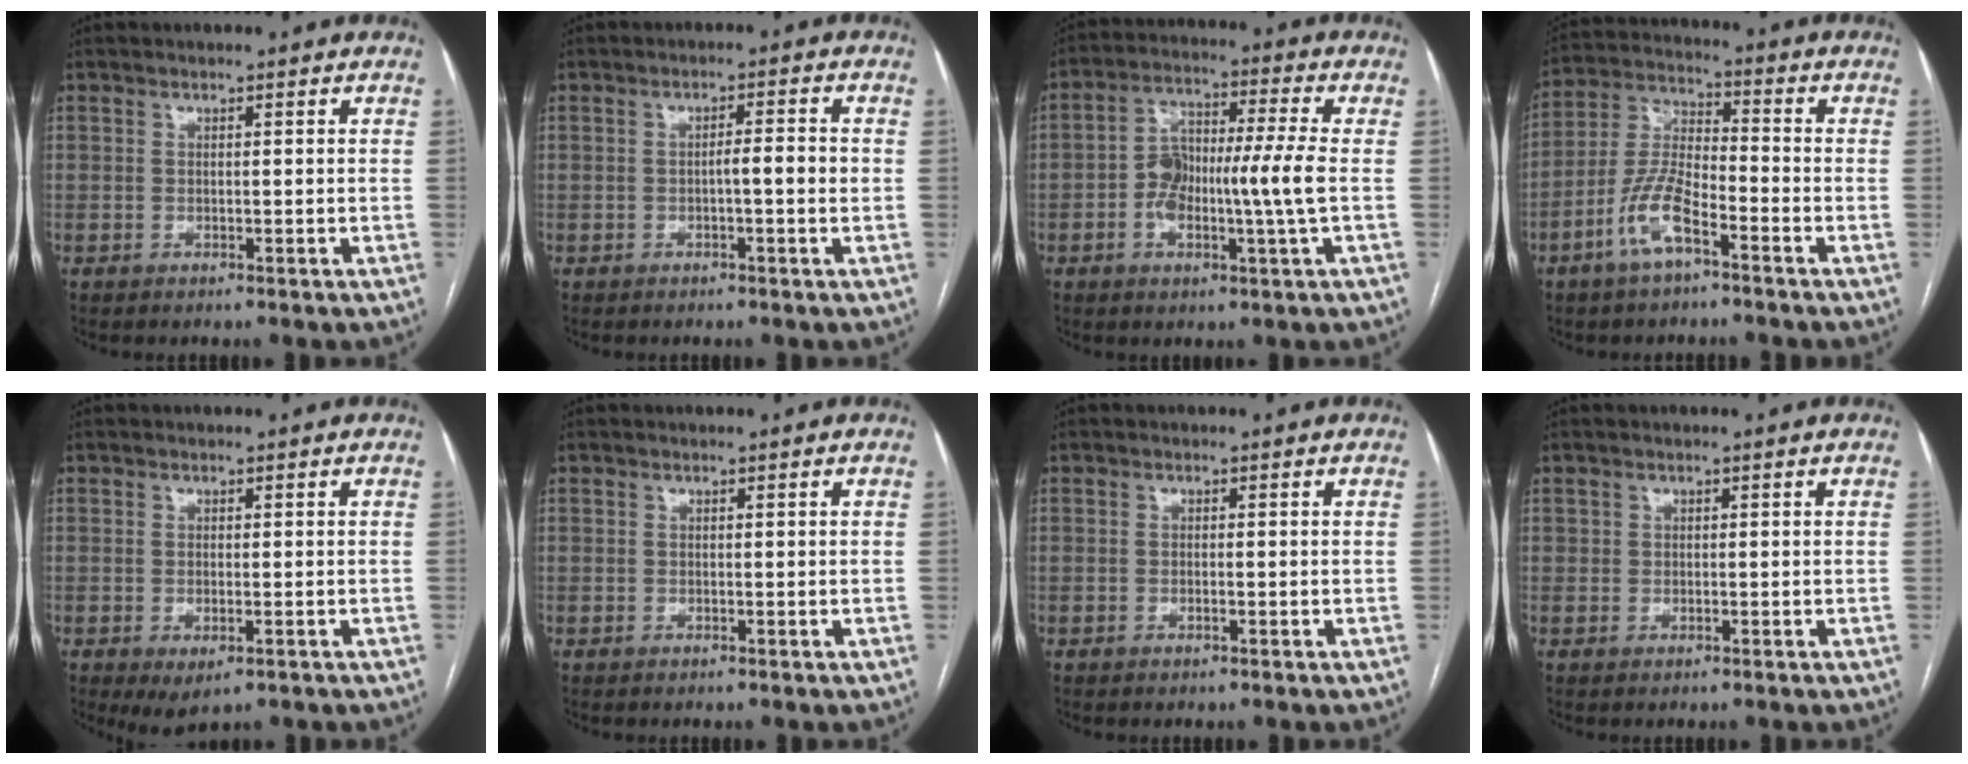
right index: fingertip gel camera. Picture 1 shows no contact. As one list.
[{"total": 3.1, "force": [-0.5, 0.3, 3.0], "torque": [-0.044, 0.006, -0.009]}, {"total": 10.4, "force": [-1.6, 1.2, 10.3], "torque": [-0.195, 0.015, -0.032]}, {"total": 9.2, "force": [-5.0, 2.7, 7.3], "torque": [-0.162, 0.006, -0.098]}, {"total": 3.5, "force": [-1.6, 1.5, 2.7], "torque": [-0.040, -0.008, -0.012]}, {"total": 0.0}, {"total": 0.6, "force": [-0.2, 0.2, 0.6], "torque": [-0.012, -0.002, -0.002]}, {"total": 0.6, "force": [0.2, 0.6, 0.1], "torque": [0.006, 0.001, 0.001]}]